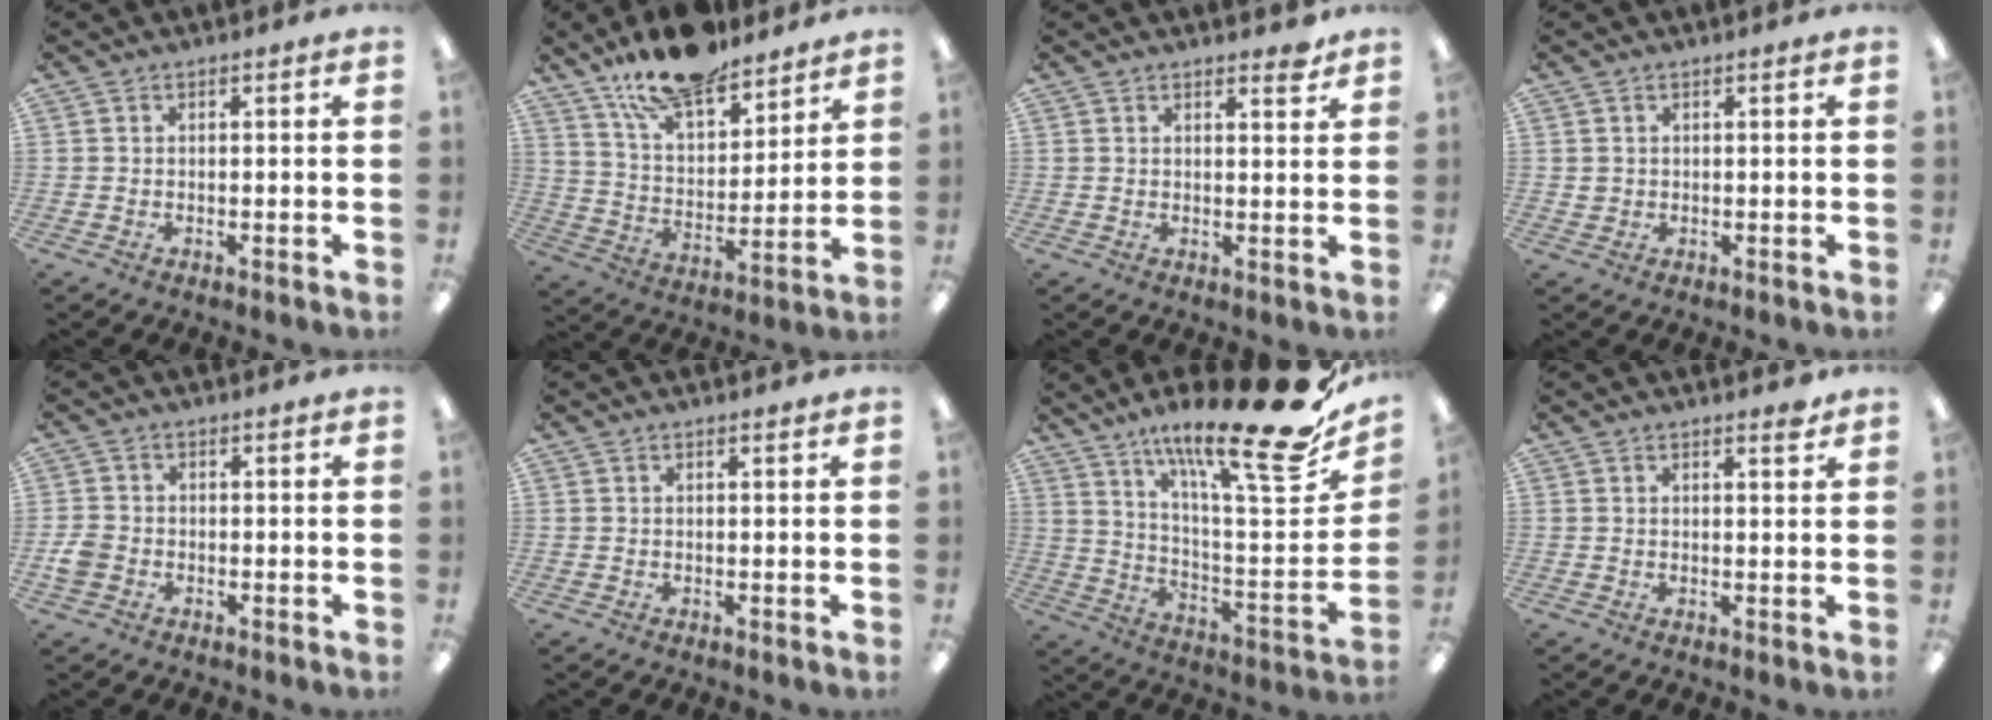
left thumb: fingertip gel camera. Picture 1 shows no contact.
{"total": 15.8, "force": [13.2, 5.7, 6.7], "torque": [-0.126, -0.076, 0.238]}
{"total": 2.8, "force": [2.3, 0.8, 1.3], "torque": [-0.005, -0.014, 0.037]}
{"total": 1.2, "force": [0.6, 1.0, 0.2], "torque": [-0.007, 0.003, 0.011]}
{"total": 3.3, "force": [-1.1, 2.7, 1.6], "torque": [-0.024, 0.009, -0.018]}
{"total": 0.6, "force": [0.5, 0.1, 0.3], "torque": [0.002, -0.002, 0.007]}
{"total": 24.8, "force": [17.3, 4.9, 17.1], "torque": [-0.255, -0.127, 0.274]}
{"total": 2.2, "force": [1.8, 0.4, 1.0], "torque": [-0.007, -0.008, 0.029]}